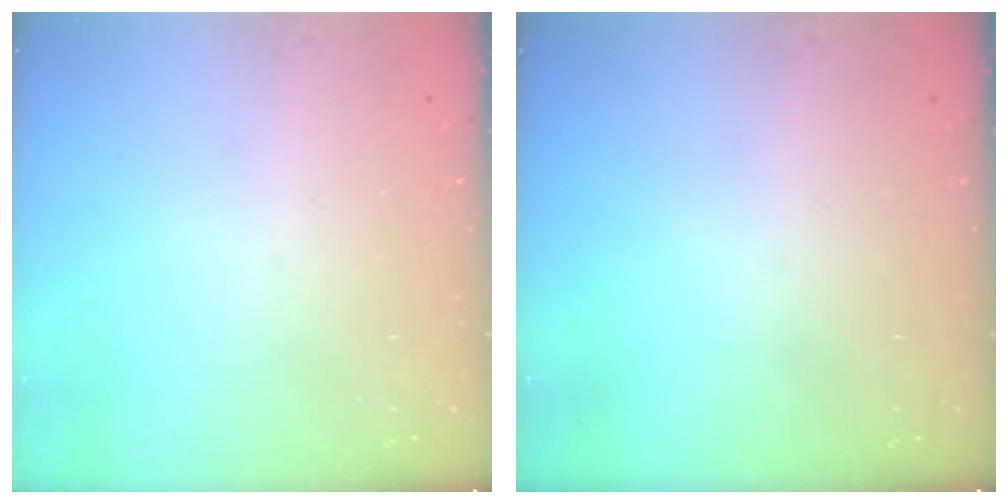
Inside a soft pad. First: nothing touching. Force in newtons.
{"total": 0.0}